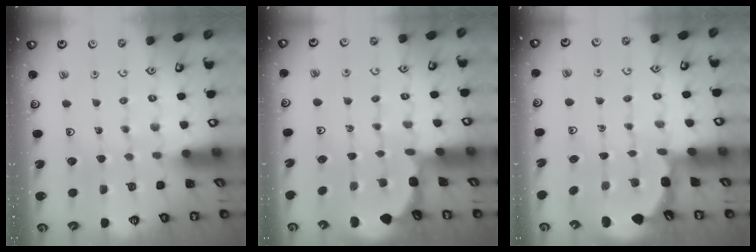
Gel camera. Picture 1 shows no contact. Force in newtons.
{"total": 2.0, "press": 2.0, "slide": 0.1}
{"total": 1.9, "press": 1.8, "slide": 0.6}